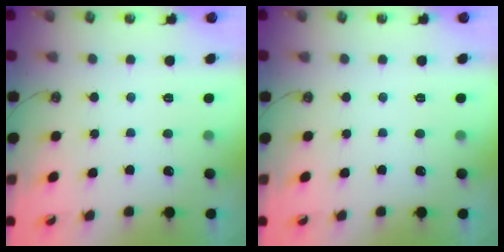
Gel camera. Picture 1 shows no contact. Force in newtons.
{"total": 0.0}